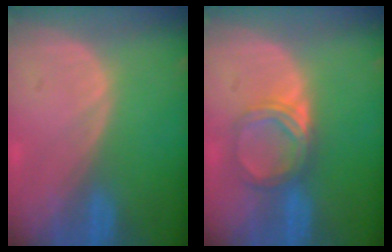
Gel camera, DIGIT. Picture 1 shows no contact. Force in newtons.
{"total": 5.2, "press": 4.7, "slide": 2.3}